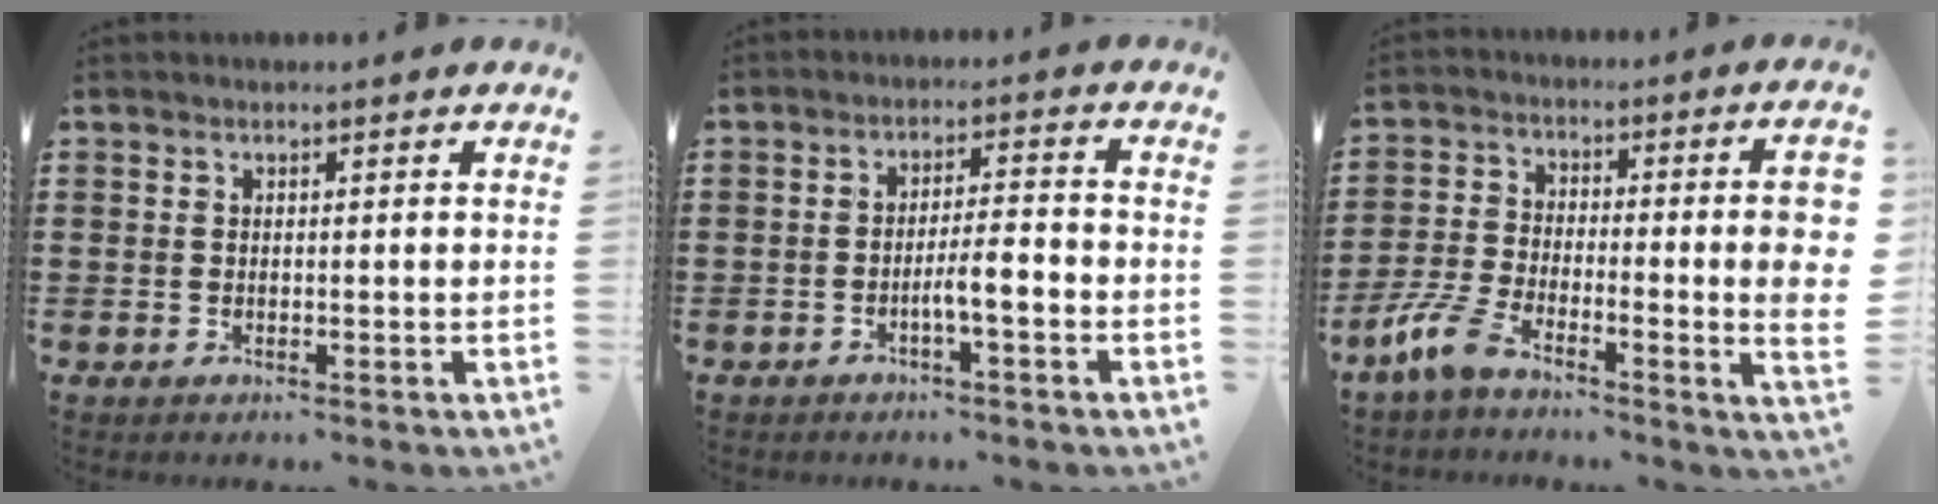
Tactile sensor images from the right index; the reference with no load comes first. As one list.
[{"total": 4.2, "force": [-1.9, 0.2, 3.7], "torque": [-0.072, -0.005, -0.036]}, {"total": 11.3, "force": [-3.6, 3.2, 10.2], "torque": [-0.206, 0.000, -0.070]}]